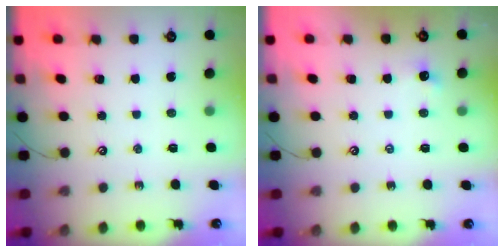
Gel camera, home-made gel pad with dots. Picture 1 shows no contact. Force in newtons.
{"total": 2.7, "press": 2.7, "slide": 0.4}